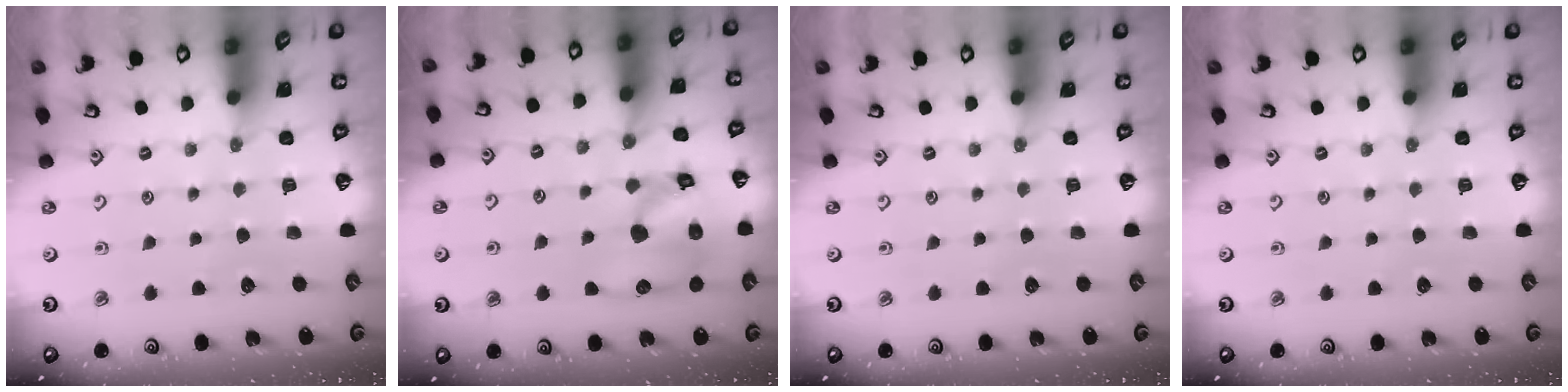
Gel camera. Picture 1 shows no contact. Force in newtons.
{"total": 14.9, "press": 14.8, "slide": 1.9}
{"total": 0.0}
{"total": 0.0}